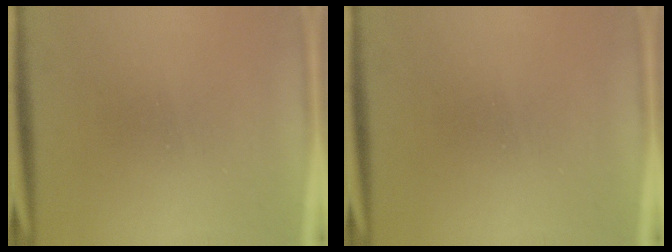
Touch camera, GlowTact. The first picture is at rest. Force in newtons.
{"total": 0.0}